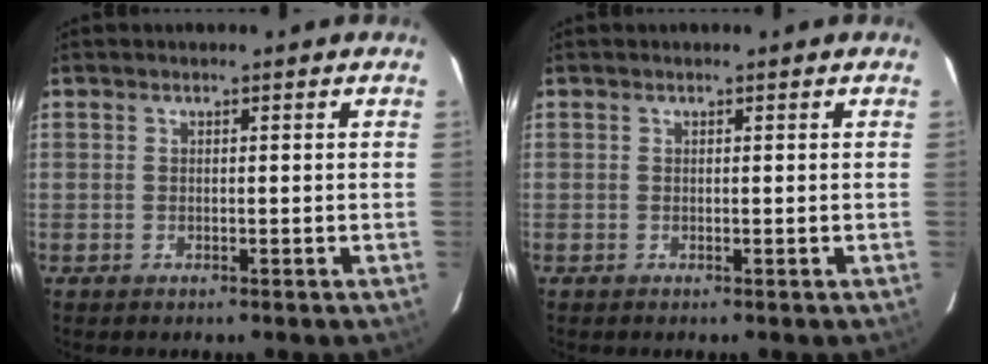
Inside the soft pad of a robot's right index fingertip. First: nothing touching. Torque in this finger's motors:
{"motor_torque": [-0.01, 0.01, 0.00, 0.00]}